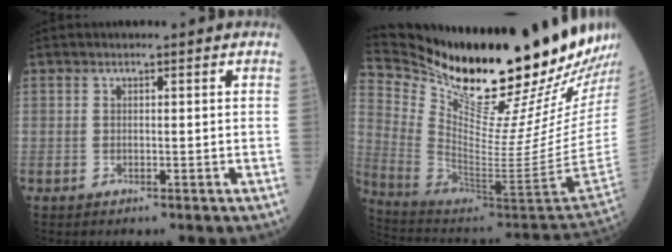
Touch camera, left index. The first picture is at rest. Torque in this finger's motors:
{"motor_torque": [0.98, -1.16, 0.07, 0.00]}